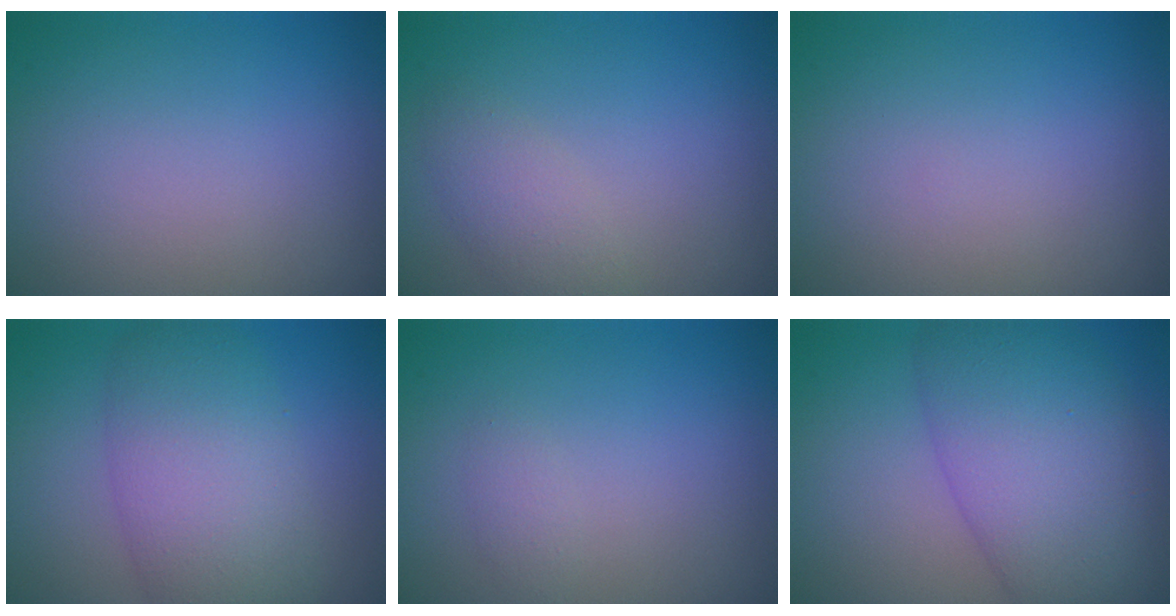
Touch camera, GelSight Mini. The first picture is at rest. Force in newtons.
{"total": 2.1, "press": 2.1, "slide": 0.1}
{"total": 0.0}
{"total": 7.3, "press": 7.2, "slide": 0.5}
{"total": 0.9, "press": 0.9, "slide": 0.1}
{"total": 9.6, "press": 9.6, "slide": 0.4}